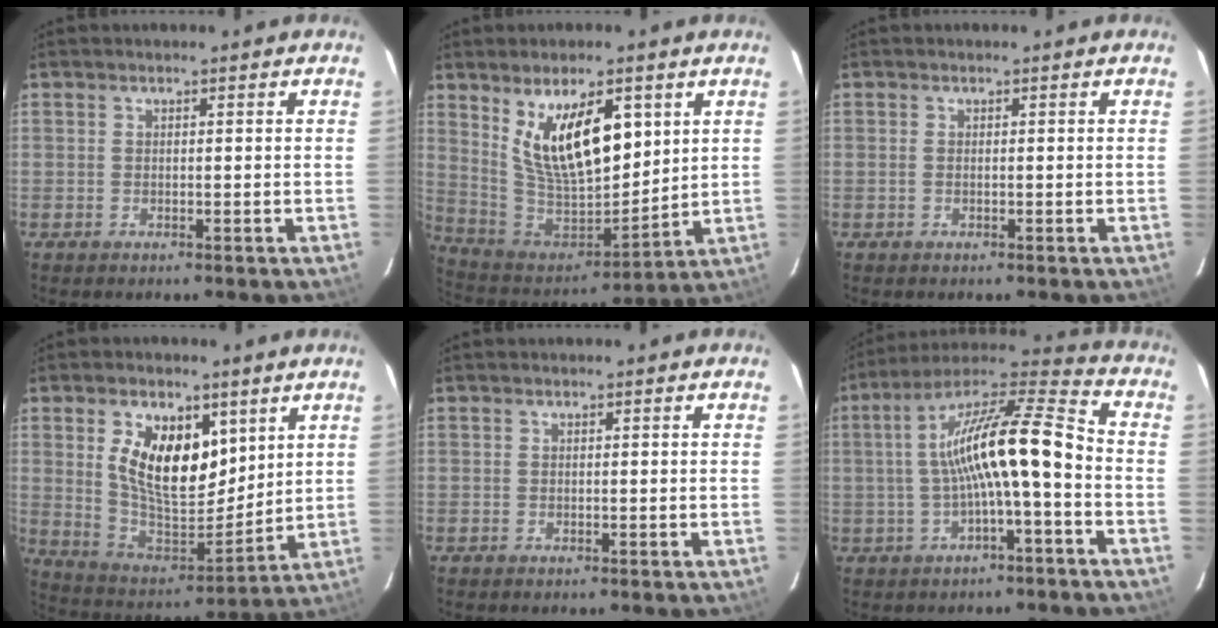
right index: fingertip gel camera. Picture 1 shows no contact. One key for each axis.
{"total": 17.5, "fx": 6.9, "fy": 7.8, "fz": 14.1, "tx": -0.247, "ty": -0.011, "tz": 0.145}
{"total": 0.0}
{"total": 15.5, "fx": 5.8, "fy": 8.3, "fz": 11.8, "tx": -0.220, "ty": 0.002, "tz": 0.116}
{"total": 0.0}
{"total": 15.2, "fx": -1.9, "fy": 2.3, "fz": 14.9, "tx": -0.262, "ty": 0.027, "tz": -0.034}